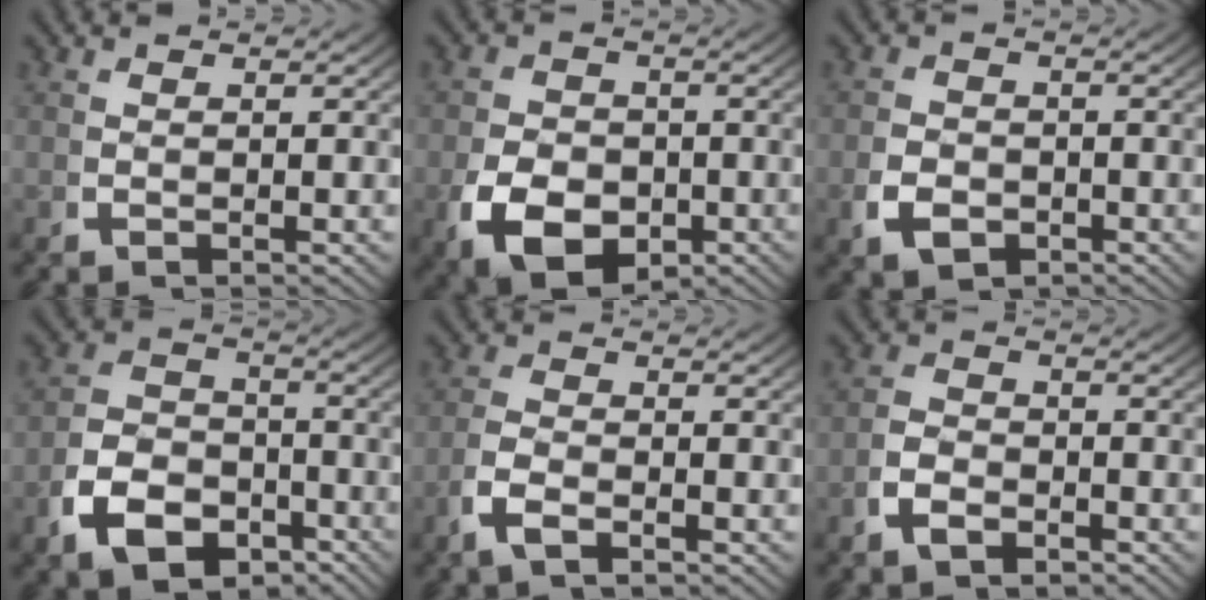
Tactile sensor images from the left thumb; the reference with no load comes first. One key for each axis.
{"total": 7.6, "fx": -2.4, "fy": 5.4, "fz": 4.7, "tx": -0.093, "ty": -0.034, "tz": -0.027}
{"total": 3.4, "fx": -1.6, "fy": 2.5, "fz": 1.8, "tx": -0.034, "ty": -0.013, "tz": -0.022}
{"total": 9.0, "fx": -3.7, "fy": 6.8, "fz": 4.6, "tx": -0.077, "ty": -0.032, "tz": -0.056}
{"total": 2.6, "fx": -1.2, "fy": 1.3, "fz": 1.8, "tx": -0.053, "ty": -0.006, "tz": -0.025}
{"total": 2.6, "fx": -1.5, "fy": 1.6, "fz": 1.3, "tx": -0.029, "ty": -0.009, "tz": -0.027}